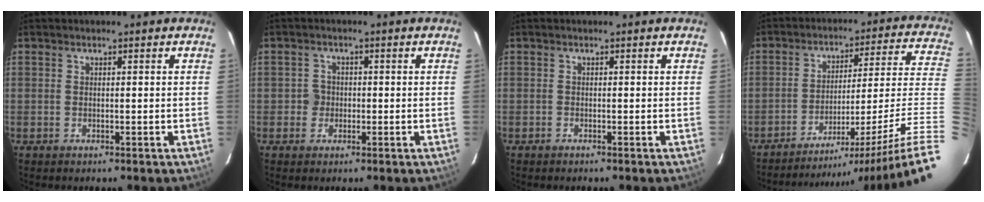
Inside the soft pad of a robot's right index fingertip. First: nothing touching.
{"total": 2.4, "force": [-0.6, 2.4, 0.1], "torque": [-0.001, 0.008, -0.011]}
{"total": 0.0}
{"total": 21.8, "force": [-14.7, -1.7, 16.0], "torque": [-0.187, -0.045, -0.204]}